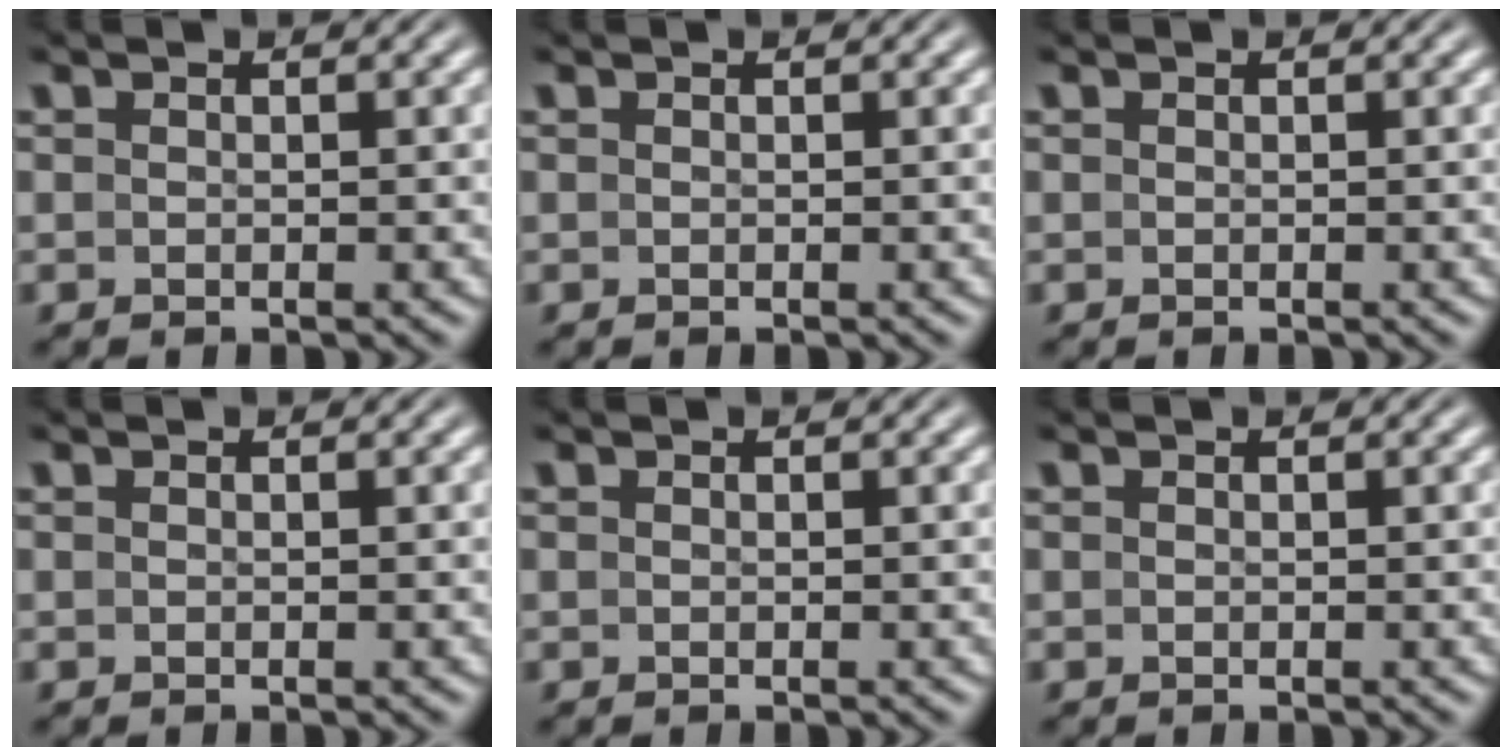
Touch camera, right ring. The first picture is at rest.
{"total": 0.0}
{"total": 0.0}
{"total": 0.0}
{"total": 0.0}
{"total": 0.0}